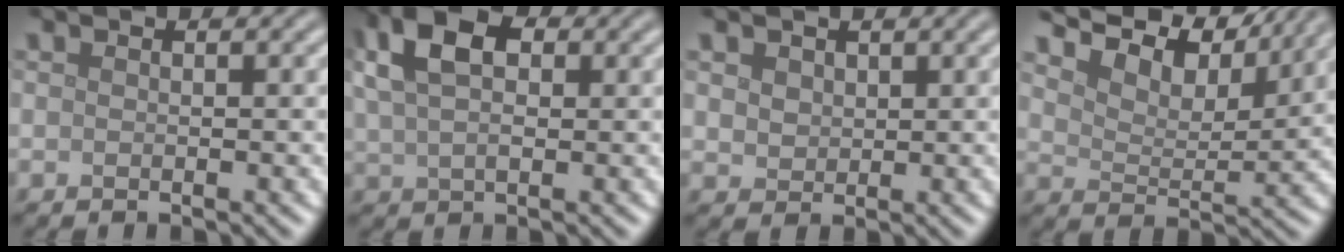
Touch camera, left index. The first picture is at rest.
{"total": 7.1, "force": [2.9, 4.0, 5.1], "torque": [-0.114, 0.018, 0.046]}
{"total": 1.9, "force": [1.1, 1.4, 0.7], "torque": [-0.020, -0.003, 0.023]}
{"total": 8.9, "force": [7.6, 2.6, 3.7], "torque": [-0.078, 0.003, 0.100]}